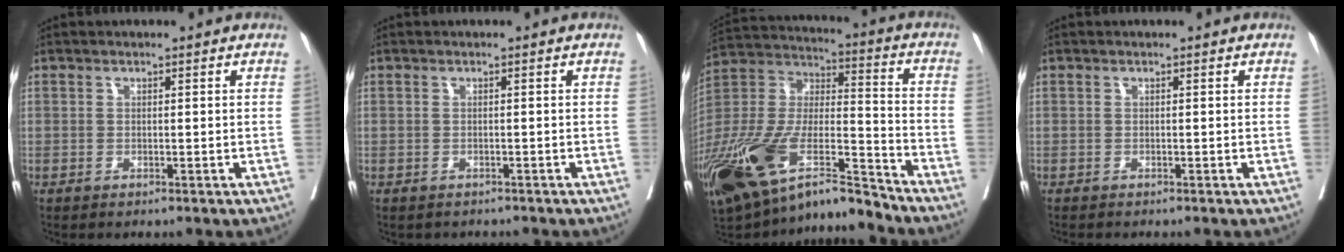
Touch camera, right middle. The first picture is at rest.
{"total": 2.2, "force": [-2.0, 0.9, 0.2], "torque": [-0.009, -0.001, -0.028]}
{"total": 24.6, "force": [-17.8, 5.9, 15.9], "torque": [-0.340, -0.019, -0.322]}
{"total": 0.8, "force": [-0.8, 0.1, 0.2], "torque": [-0.007, -0.003, -0.014]}